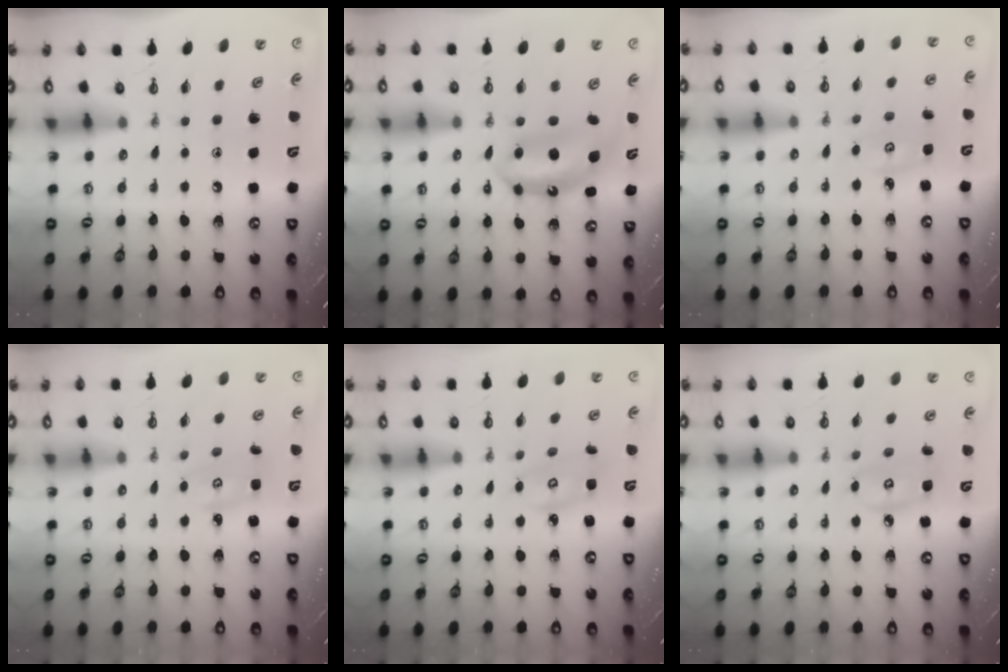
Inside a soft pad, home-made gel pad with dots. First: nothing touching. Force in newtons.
{"total": 7.5, "press": 7.5, "slide": 0.4}
{"total": 2.8, "press": 2.8, "slide": 0.3}
{"total": 3.2, "press": 3.2, "slide": 0.3}
{"total": 3.3, "press": 3.2, "slide": 0.3}
{"total": 5.4, "press": 5.4, "slide": 0.3}